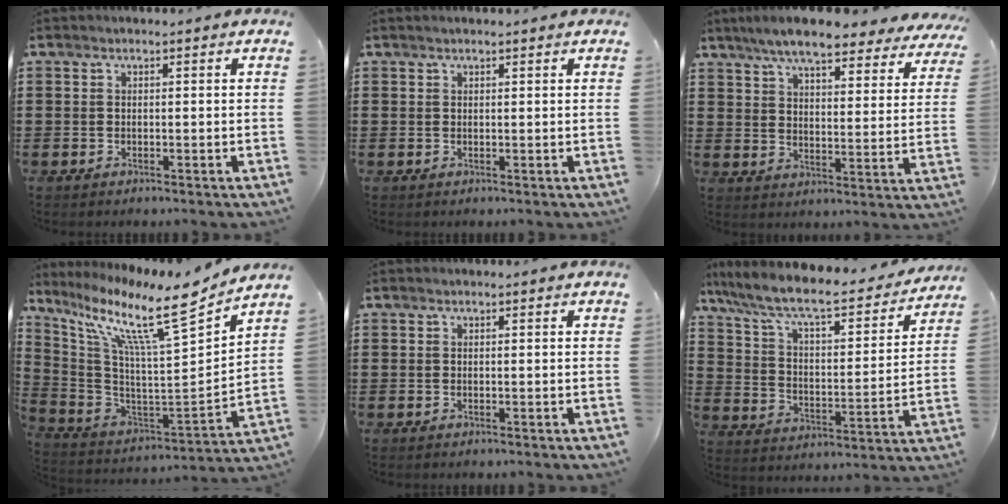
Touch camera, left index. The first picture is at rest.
{"total": 0.5, "force": [0.4, 0.0, 0.3], "torque": [-0.007, 0.000, 0.009]}
{"total": 8.1, "force": [7.2, 0.8, 3.6], "torque": [-0.092, -0.034, 0.127]}
{"total": 13.0, "force": [9.5, 1.3, 8.9], "torque": [-0.189, -0.072, 0.146]}
{"total": 0.0}
{"total": 8.6, "force": [7.2, 1.1, 4.6], "torque": [-0.119, -0.051, 0.117]}